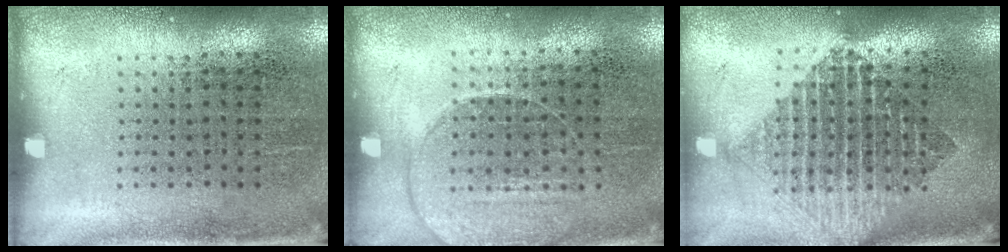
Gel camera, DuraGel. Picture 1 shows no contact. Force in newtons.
{"total": 1.4, "press": 1.3, "slide": 0.6}
{"total": 2.0, "press": 1.6, "slide": 1.2}